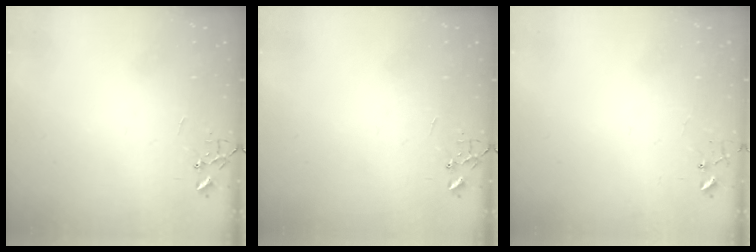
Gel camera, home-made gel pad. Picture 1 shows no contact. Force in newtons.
{"total": 0.0}
{"total": 6.1, "press": 6.0, "slide": 0.4}